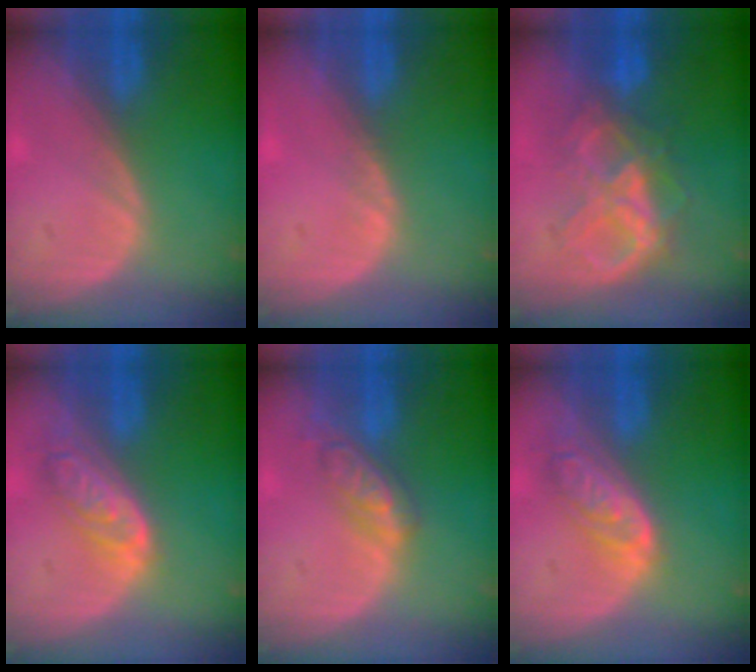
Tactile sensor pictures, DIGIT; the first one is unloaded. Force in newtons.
{"total": 0.7, "press": 0.6, "slide": 0.3}
{"total": 7.9, "press": 7.9, "slide": 0.6}
{"total": 6.3, "press": 5.6, "slide": 2.8}
{"total": 5.8, "press": 5.0, "slide": 2.9}
{"total": 6.3, "press": 5.6, "slide": 2.8}